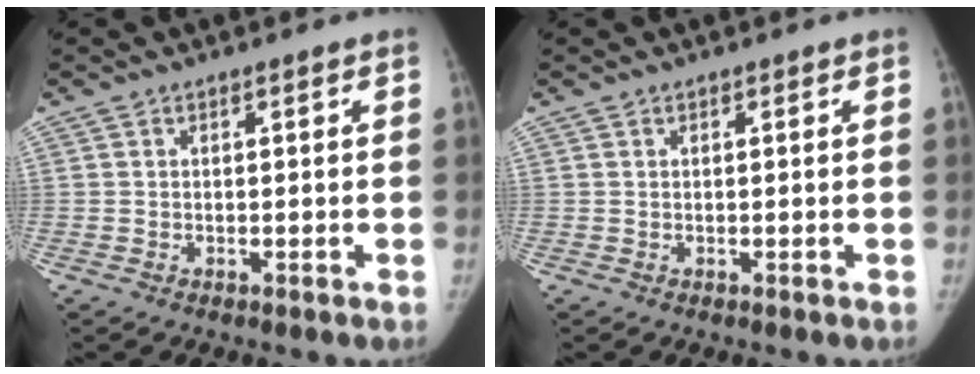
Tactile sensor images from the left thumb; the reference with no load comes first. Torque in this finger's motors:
{"motor_torque": [0.00, 0.00, 0.25, -0.24, 0.00]}